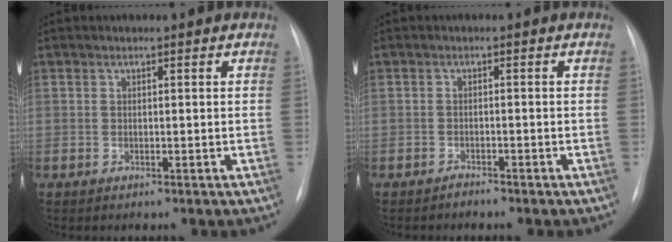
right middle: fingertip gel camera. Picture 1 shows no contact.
{"total": 1.0, "force": [-1.0, 0.2, 0.0], "torque": [-0.003, -0.002, -0.016]}